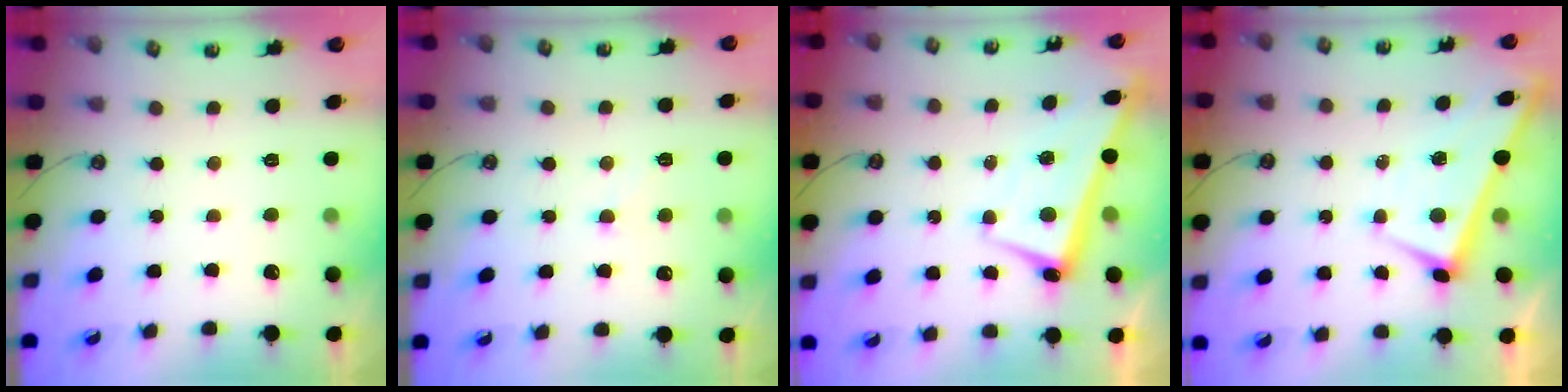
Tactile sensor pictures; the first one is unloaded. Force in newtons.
{"total": 2.5, "press": 2.5, "slide": 0.4}
{"total": 2.7, "press": 2.7, "slide": 0.5}
{"total": 1.8, "press": 1.8, "slide": 0.2}